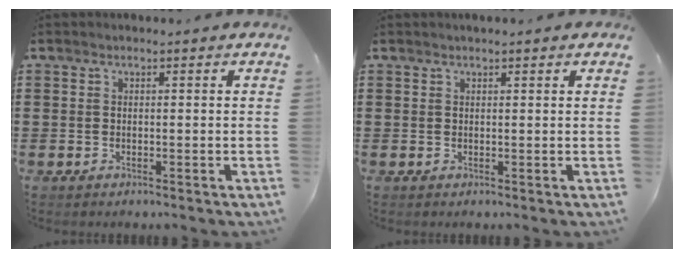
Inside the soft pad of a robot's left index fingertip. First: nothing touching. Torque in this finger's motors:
{"motor_torque": [0.40, 0.49, 0.48, 0.07]}